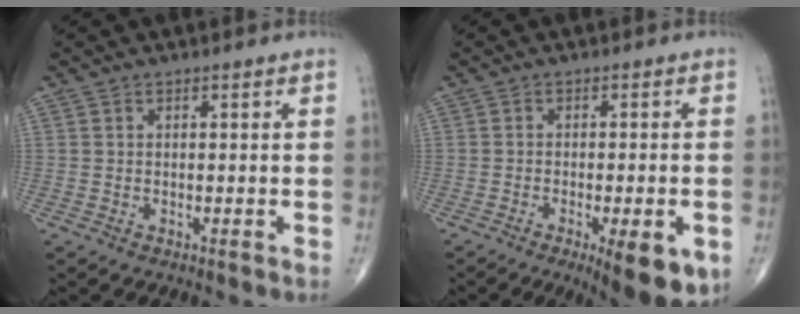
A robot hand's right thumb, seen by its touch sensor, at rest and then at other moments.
{"total": 12.3, "force": [-5.4, 3.1, 10.6], "torque": [-0.122, -0.005, -0.069]}